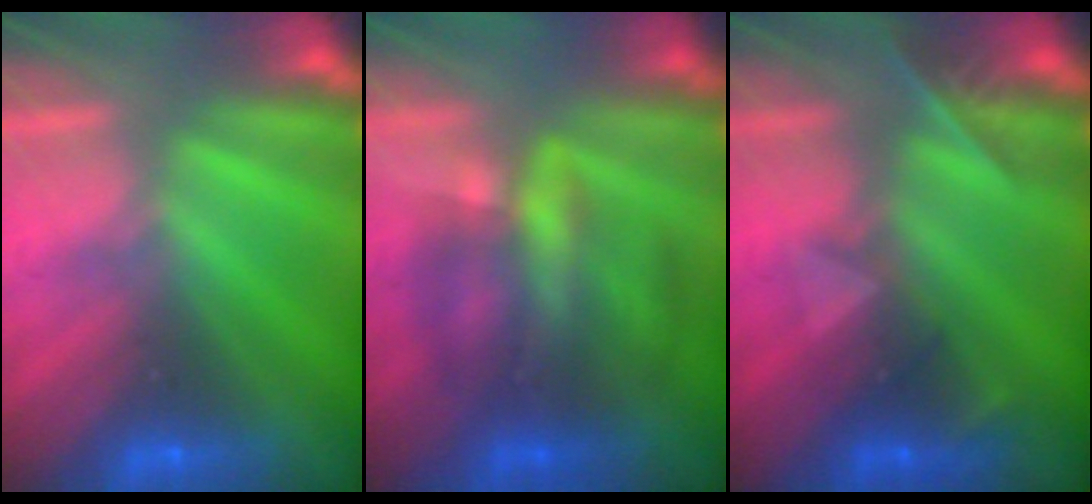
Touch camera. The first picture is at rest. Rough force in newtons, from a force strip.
{"total": 4.6}
{"total": 2.4}